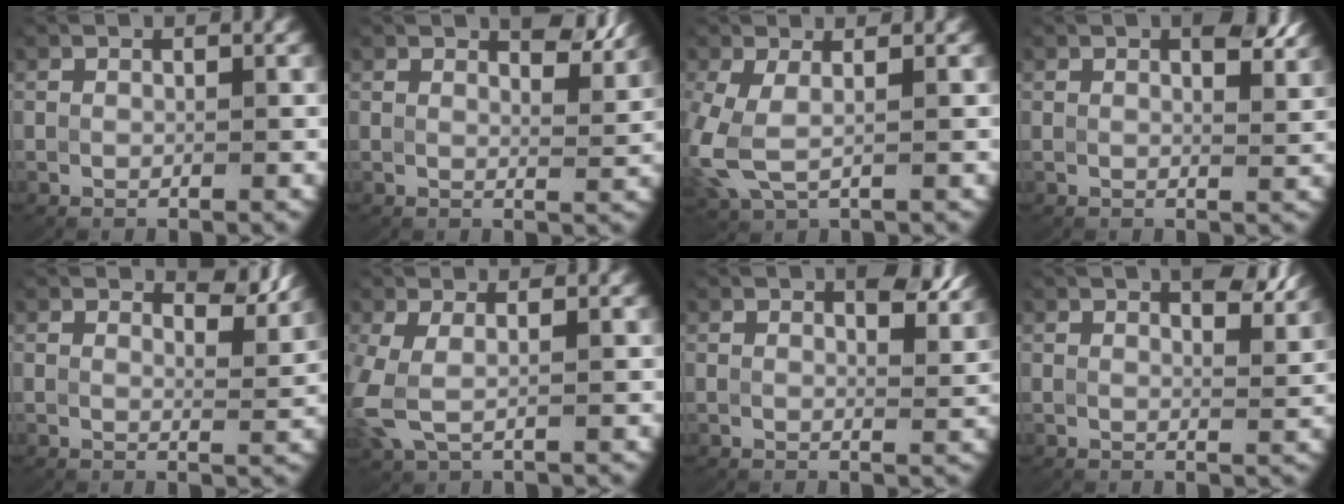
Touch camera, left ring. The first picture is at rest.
{"total": 3.2, "force": [2.7, 0.3, 1.8], "torque": [-0.027, -0.009, 0.042]}
{"total": 4.3, "force": [0.0, 3.0, 3.1], "torque": [-0.107, -0.020, 0.011]}
{"total": 2.7, "force": [1.7, 0.5, 2.1], "torque": [-0.031, -0.008, 0.024]}
{"total": 3.0, "force": [2.6, 0.3, 1.5], "torque": [-0.024, -0.011, 0.041]}
{"total": 3.8, "force": [0.2, 2.6, 2.8], "torque": [-0.093, -0.014, 0.012]}
{"total": 3.0, "force": [2.0, 0.5, 2.1], "torque": [-0.031, -0.008, 0.031]}
{"total": 3.2, "force": [2.5, 0.3, 2.0], "torque": [-0.031, -0.009, 0.040]}